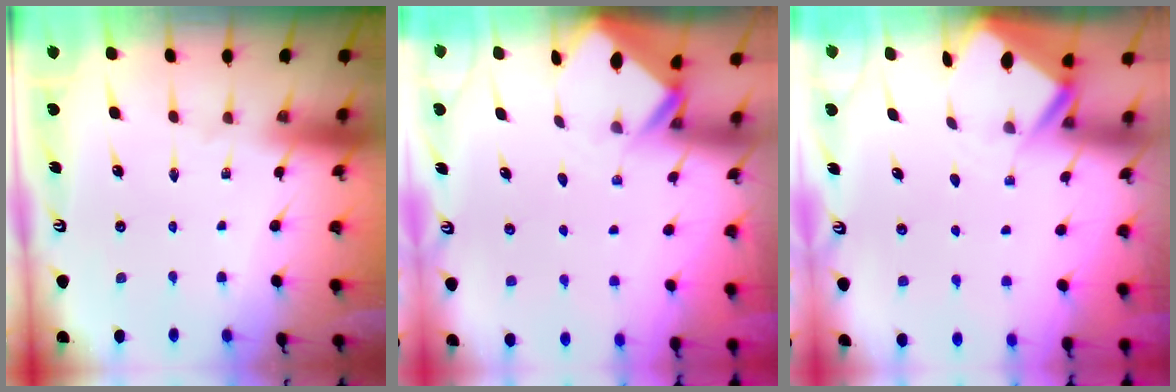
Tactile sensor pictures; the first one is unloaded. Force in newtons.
{"total": 2.4, "press": 2.4, "slide": 0.1}
{"total": 3.0, "press": 3.0, "slide": 0.3}